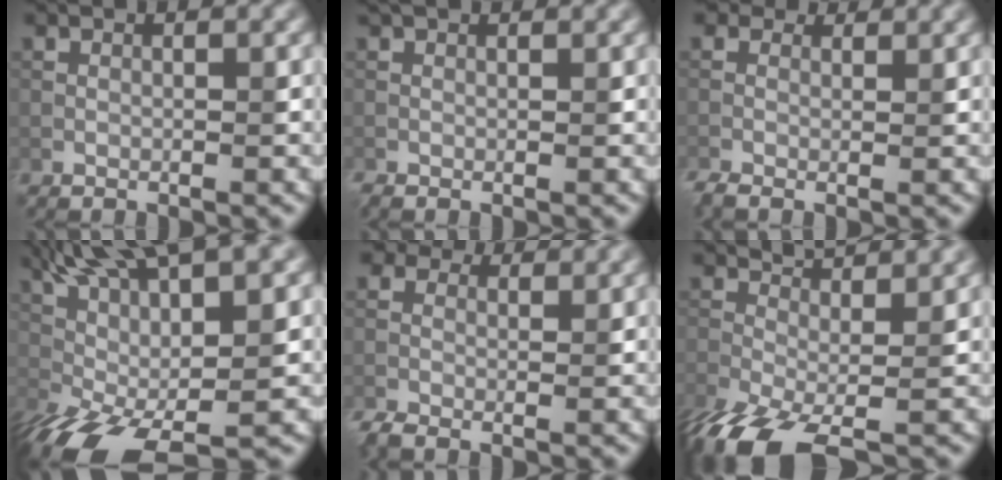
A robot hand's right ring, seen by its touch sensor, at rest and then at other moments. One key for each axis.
{"total": 2.1, "fx": 0.9, "fy": 0.8, "fz": 1.7, "tx": -0.024, "ty": 0.004, "tz": 0.012}
{"total": 3.3, "fx": 0.9, "fy": 2.3, "fz": 2.1, "tx": -0.042, "ty": -0.003, "tz": 0.007}
{"total": 13.3, "fx": 1.1, "fy": 4.6, "fz": 12.5, "tx": -0.236, "ty": 0.001, "tz": 0.046}
{"total": 4.2, "fx": 1.1, "fy": 3.0, "fz": 2.7, "tx": -0.061, "ty": -0.001, "tz": 0.012}
{"total": 8.8, "fx": -2.8, "fy": 3.2, "fz": 7.7, "tx": -0.148, "ty": -0.018, "tz": -0.051}